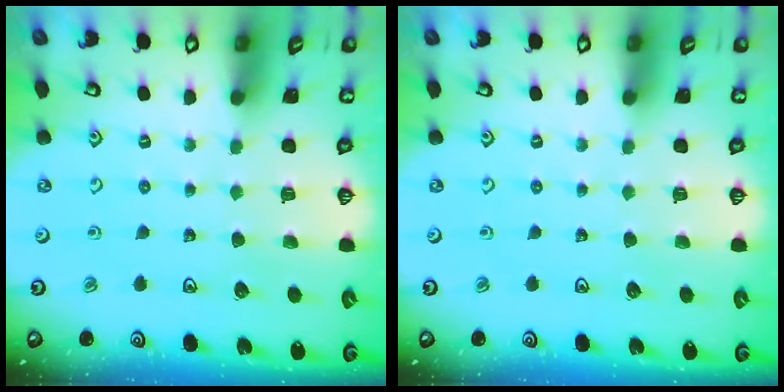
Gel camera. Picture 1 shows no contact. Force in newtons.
{"total": 0.0}